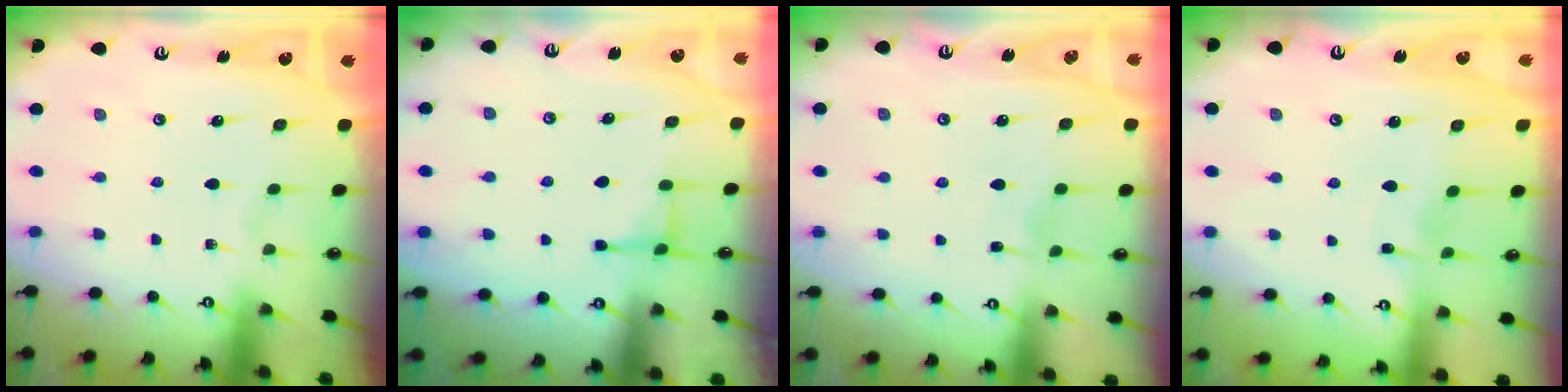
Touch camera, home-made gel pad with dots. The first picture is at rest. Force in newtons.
{"total": 3.6, "press": 3.5, "slide": 0.5}
{"total": 4.7, "press": 4.6, "slide": 0.6}
{"total": 2.8, "press": 2.8, "slide": 0.3}